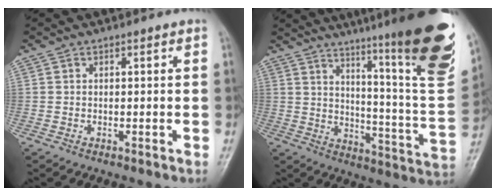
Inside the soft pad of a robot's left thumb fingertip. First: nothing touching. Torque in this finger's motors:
{"motor_torque": [3.12, 1.32, 1.52, -1.25, 0.42]}